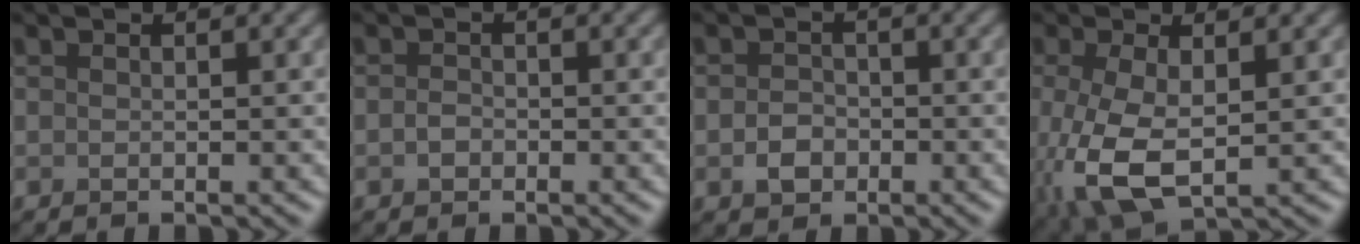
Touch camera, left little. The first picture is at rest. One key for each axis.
{"total": 1.0, "fx": -0.4, "fy": 0.8, "fz": 0.5, "tx": -0.010, "ty": -0.002, "tz": -0.010}
{"total": 2.2, "fx": -0.7, "fy": 1.7, "fz": 1.1, "tx": -0.015, "ty": -0.002, "tz": -0.018}
{"total": 6.6, "fx": -1.0, "fy": 3.0, "fz": 5.7, "tx": -0.141, "ty": -0.015, "tz": -0.013}